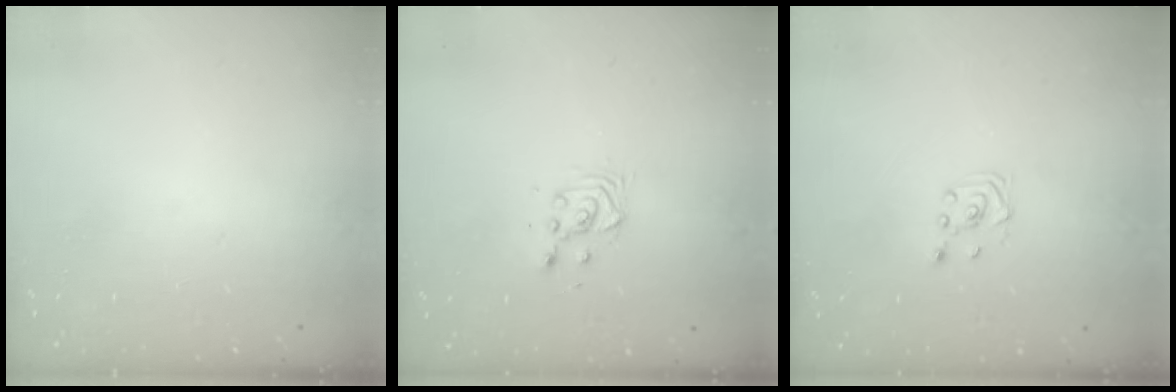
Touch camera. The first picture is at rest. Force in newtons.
{"total": 3.6, "press": 3.6, "slide": 0.1}
{"total": 1.9, "press": 1.7, "slide": 0.8}